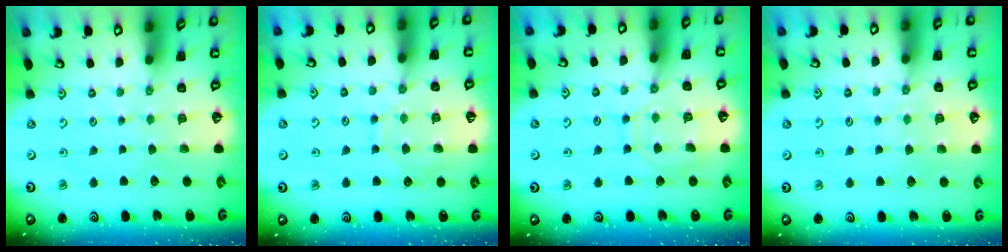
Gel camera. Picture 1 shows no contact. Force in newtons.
{"total": 9.7, "press": 9.7, "slide": 0.8}
{"total": 10.1, "press": 10.0, "slide": 0.9}
{"total": 2.8, "press": 2.8, "slide": 0.3}